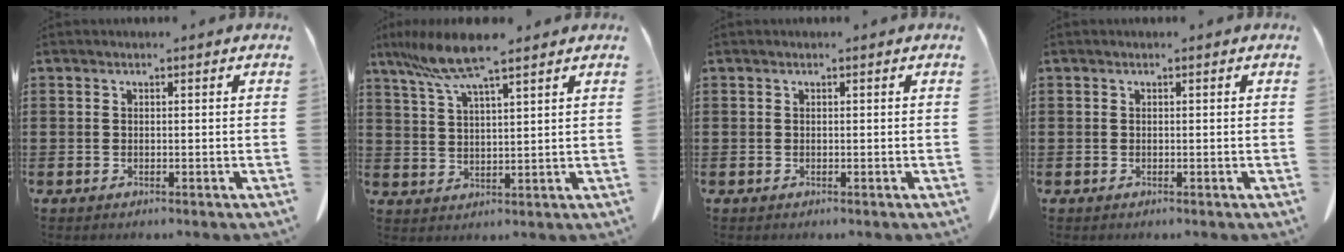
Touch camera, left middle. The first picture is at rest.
{"total": 8.2, "force": [6.0, 0.6, 5.6], "torque": [-0.131, -0.020, 0.104]}
{"total": 0.0}
{"total": 0.0}